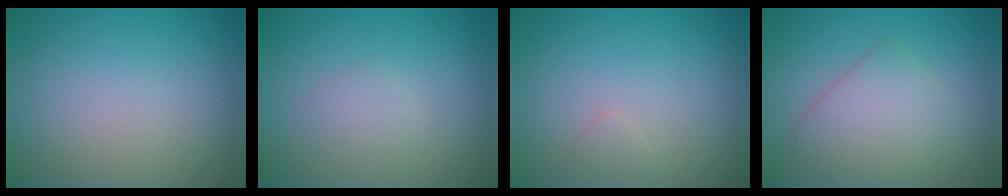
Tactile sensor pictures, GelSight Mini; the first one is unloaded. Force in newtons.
{"total": 1.1, "press": 1.1, "slide": 0.0}
{"total": 0.6, "press": 0.6, "slide": 0.0}
{"total": 4.1, "press": 4.1, "slide": 0.1}